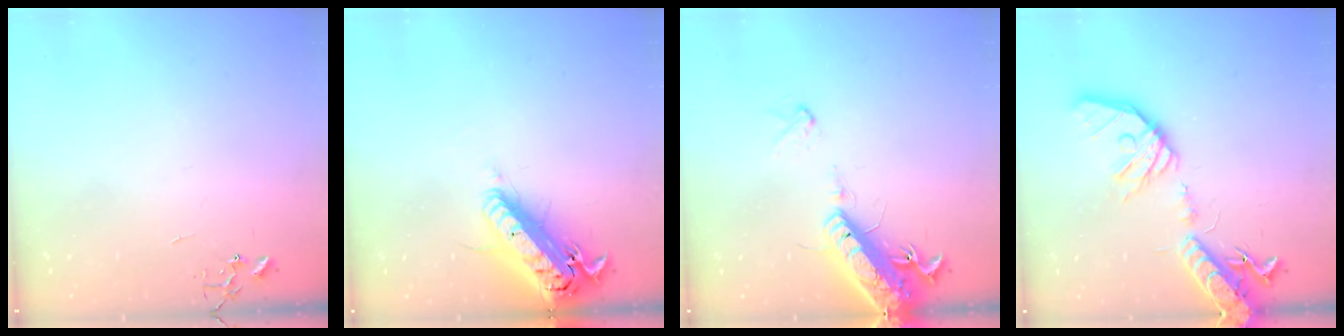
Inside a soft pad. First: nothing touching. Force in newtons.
{"total": 19.3, "press": 18.8, "slide": 4.3}
{"total": 17.9, "press": 17.5, "slide": 3.9}
{"total": 22.7, "press": 22.4, "slide": 3.7}